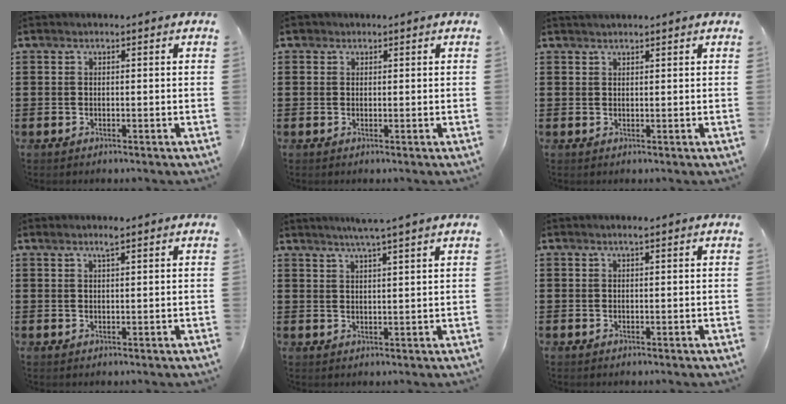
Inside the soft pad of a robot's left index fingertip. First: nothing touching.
{"total": 0.9, "force": [0.6, 0.7, 0.1], "torque": [-0.006, 0.005, 0.011]}
{"total": 1.0, "force": [1.0, 0.2, 0.1], "torque": [-0.003, 0.000, 0.020]}
{"total": 1.9, "force": [1.3, 0.1, 1.4], "torque": [-0.029, 0.000, 0.023]}
{"total": 3.7, "force": [3.1, -0.9, 1.8], "torque": [-0.041, -0.009, 0.053]}
{"total": 0.8, "force": [0.5, 0.0, 0.6], "torque": [-0.011, 0.001, 0.009]}